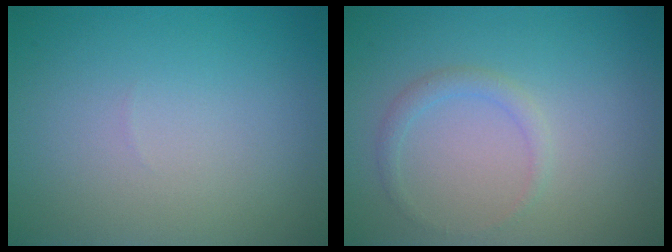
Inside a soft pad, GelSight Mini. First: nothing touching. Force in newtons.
{"total": 1.3, "press": 1.3, "slide": 0.1}